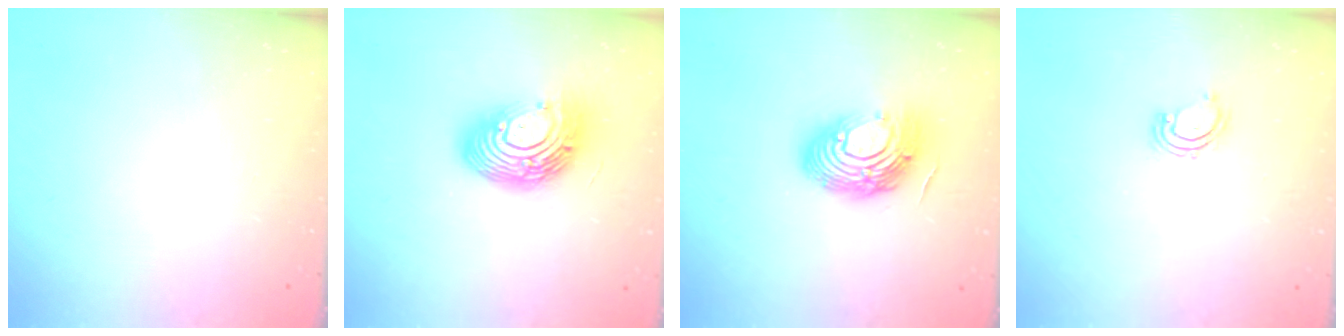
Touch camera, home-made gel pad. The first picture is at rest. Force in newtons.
{"total": 15.1, "press": 15.1, "slide": 1.4}
{"total": 14.7, "press": 14.6, "slide": 1.2}
{"total": 2.7, "press": 2.6, "slide": 0.5}